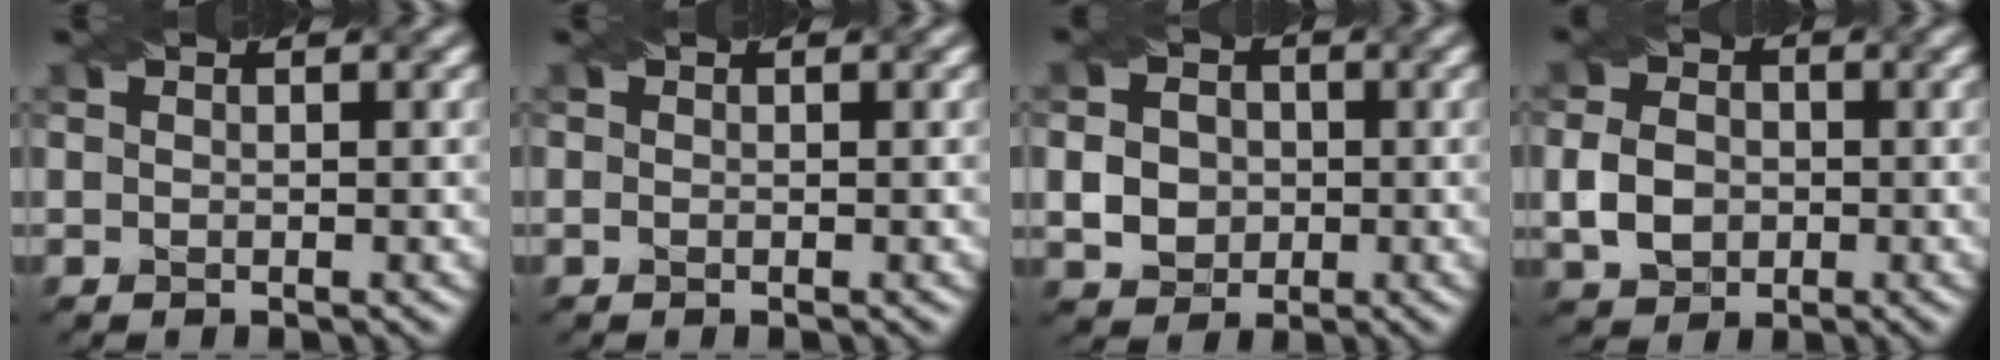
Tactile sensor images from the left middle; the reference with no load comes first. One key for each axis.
{"total": 0.0}
{"total": 3.9, "fx": -0.6, "fy": 3.4, "fz": 1.7, "tx": -0.030, "ty": -0.001, "tz": -0.019}
{"total": 3.7, "fx": -0.9, "fy": 3.0, "fz": 2.0, "tx": -0.042, "ty": -0.002, "tz": -0.021}